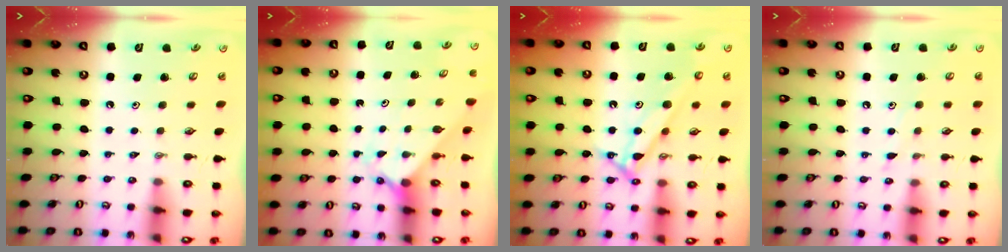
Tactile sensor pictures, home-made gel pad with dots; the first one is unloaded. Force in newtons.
{"total": 2.0, "press": 2.0, "slide": 0.2}
{"total": 10.4, "press": 10.4, "slide": 0.3}
{"total": 5.0, "press": 5.0, "slide": 0.3}